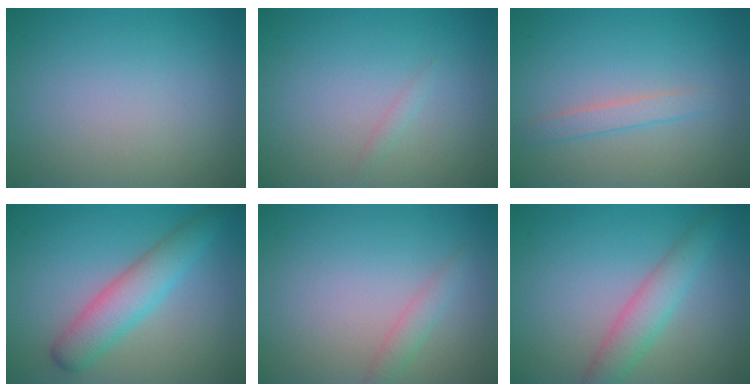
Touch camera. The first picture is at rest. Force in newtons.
{"total": 0.6, "press": 0.6, "slide": 0.0}
{"total": 1.6, "press": 1.6, "slide": 0.1}
{"total": 4.3, "press": 4.3, "slide": 0.2}
{"total": 1.5, "press": 1.5, "slide": 0.0}
{"total": 3.2, "press": 3.2, "slide": 0.1}